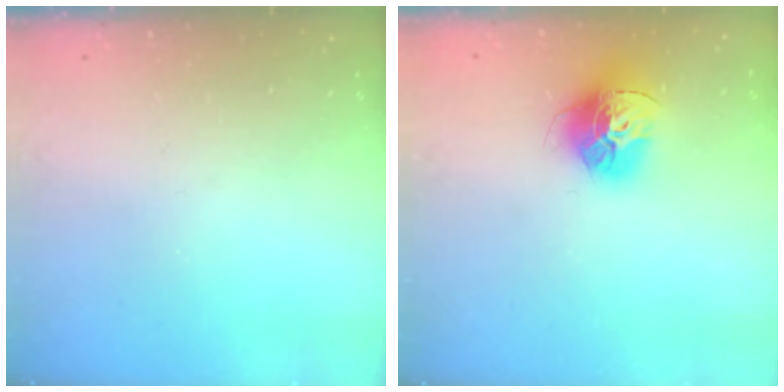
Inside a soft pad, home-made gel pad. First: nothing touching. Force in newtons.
{"total": 14.8, "press": 14.8, "slide": 1.6}